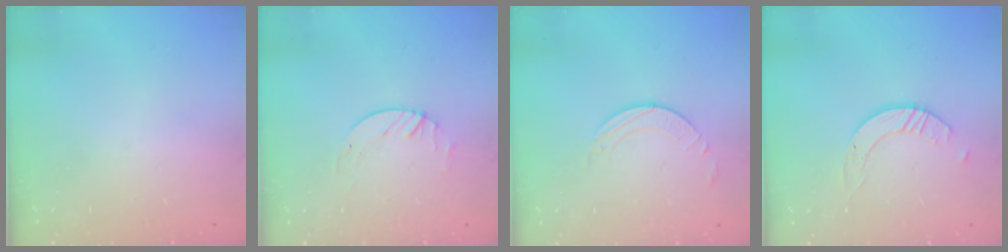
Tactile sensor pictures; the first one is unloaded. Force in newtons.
{"total": 1.7, "press": 1.7, "slide": 0.2}
{"total": 1.6, "press": 1.6, "slide": 0.2}
{"total": 2.6, "press": 2.5, "slide": 0.3}